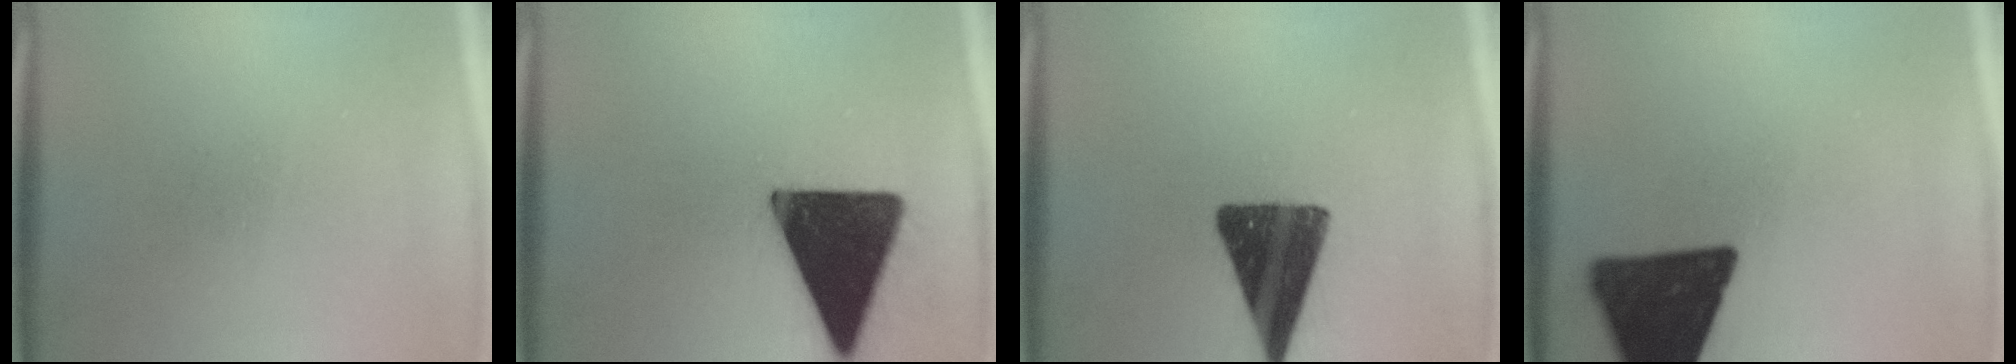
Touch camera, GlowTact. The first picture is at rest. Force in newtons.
{"total": 20.0}
{"total": 15.2}
{"total": 18.4}